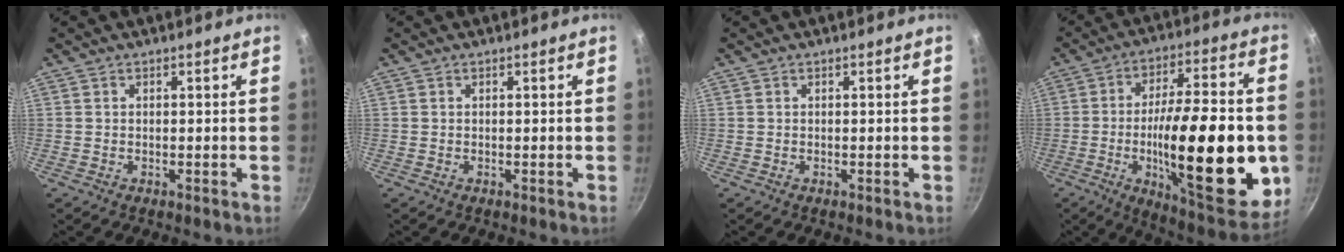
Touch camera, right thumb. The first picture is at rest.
{"total": 0.0}
{"total": 0.0}
{"total": 29.8, "force": [-5.1, 9.6, 27.7], "torque": [-0.391, 0.005, -0.073]}